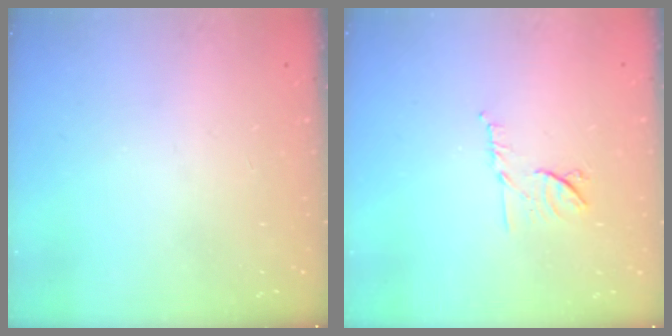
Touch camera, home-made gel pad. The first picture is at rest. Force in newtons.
{"total": 8.0, "press": 7.9, "slide": 1.0}